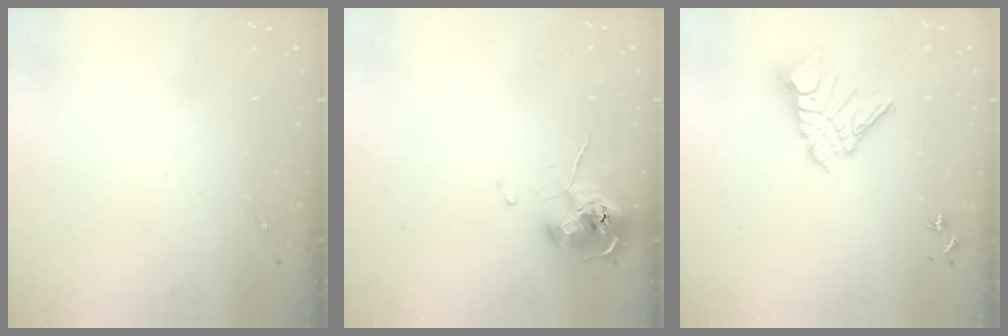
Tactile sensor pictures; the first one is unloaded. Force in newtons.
{"total": 10.1, "press": 9.9, "slide": 1.5}
{"total": 11.7, "press": 11.7, "slide": 1.2}